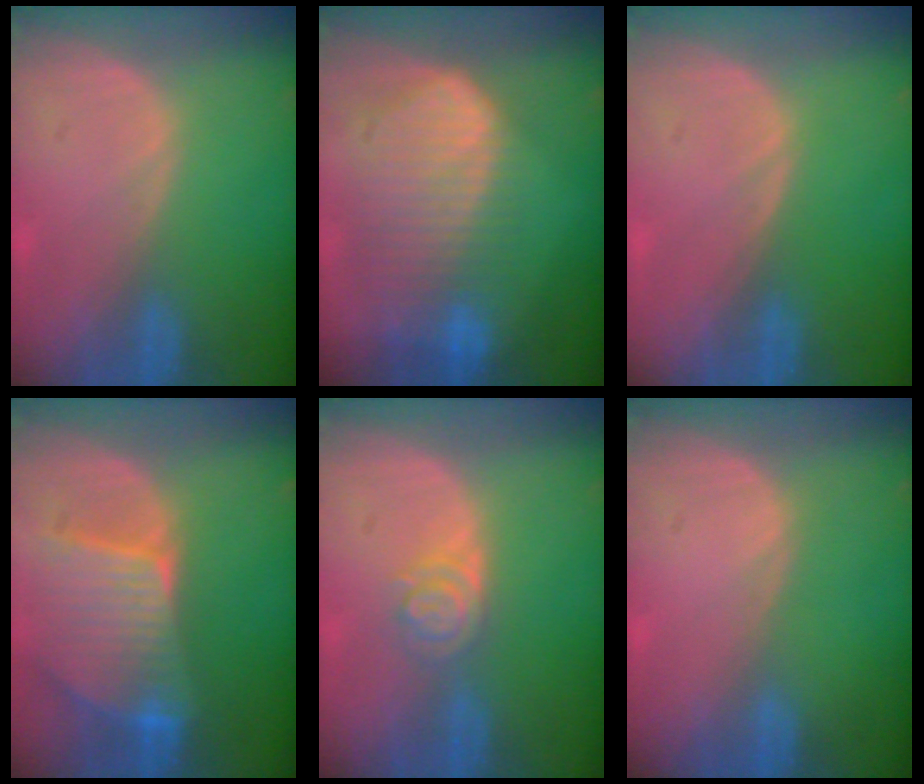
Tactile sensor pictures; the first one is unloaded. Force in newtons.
{"total": 10.4, "press": 9.0, "slide": 5.3}
{"total": 0.0}
{"total": 9.5, "press": 8.4, "slide": 4.5}
{"total": 4.0, "press": 3.6, "slide": 1.6}
{"total": 0.0}